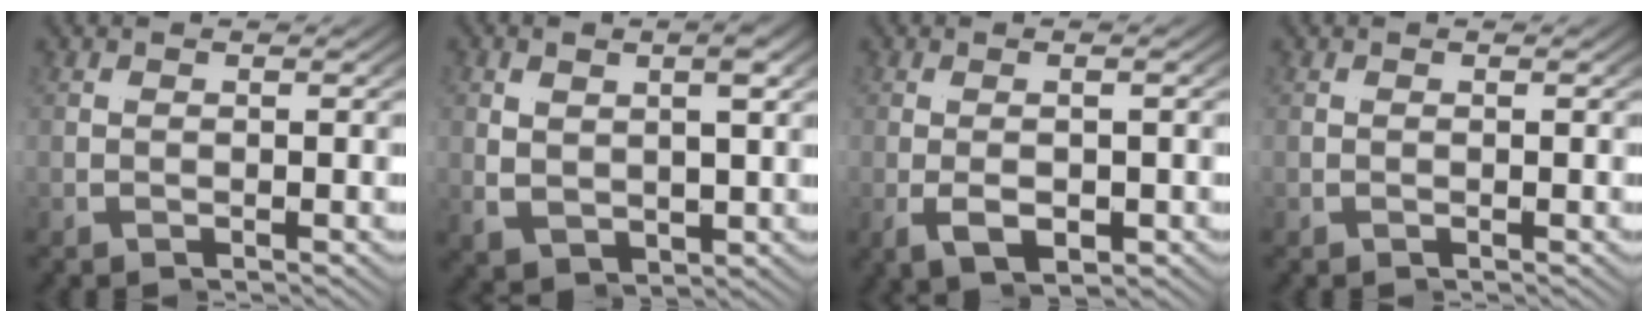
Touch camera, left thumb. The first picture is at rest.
{"total": 1.8, "force": [-0.1, 0.3, 1.8], "torque": [-0.026, 0.000, 0.001]}
{"total": 2.5, "force": [-0.4, -0.4, 2.4], "torque": [-0.034, 0.014, -0.014]}
{"total": 0.0}